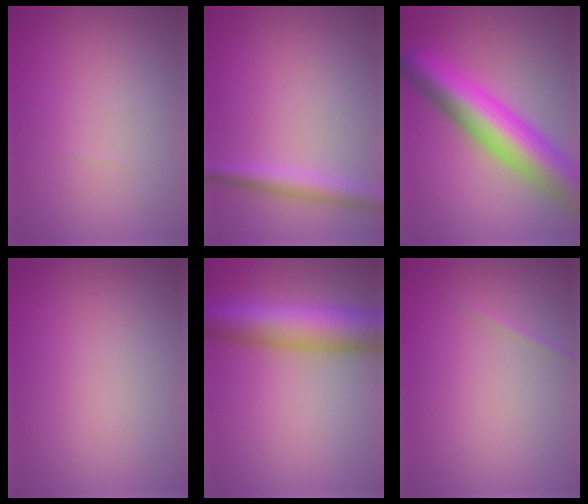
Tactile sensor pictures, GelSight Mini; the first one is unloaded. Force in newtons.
{"total": 2.5, "press": 2.5, "slide": 0.1}
{"total": 10.0, "press": 10.0, "slide": 0.4}
{"total": 0.0}
{"total": 9.7, "press": 9.7, "slide": 0.3}
{"total": 0.6, "press": 0.5, "slide": 0.0}